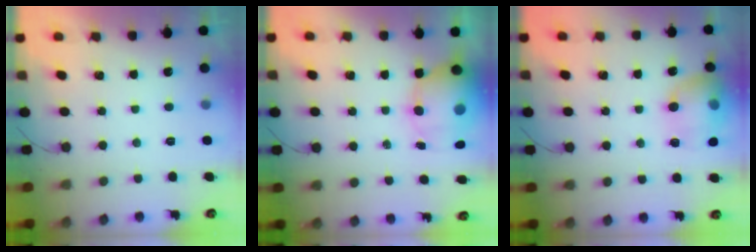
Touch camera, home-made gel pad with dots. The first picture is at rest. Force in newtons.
{"total": 13.2, "press": 12.8, "slide": 3.1}
{"total": 14.8, "press": 14.7, "slide": 1.7}